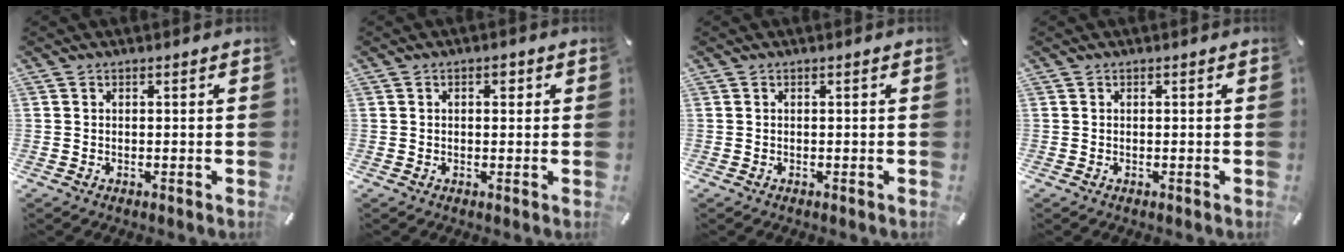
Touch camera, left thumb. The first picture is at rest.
{"total": 2.0, "force": [0.5, 1.3, 1.5], "torque": [-0.024, 0.005, 0.004]}
{"total": 0.0}
{"total": 0.0}